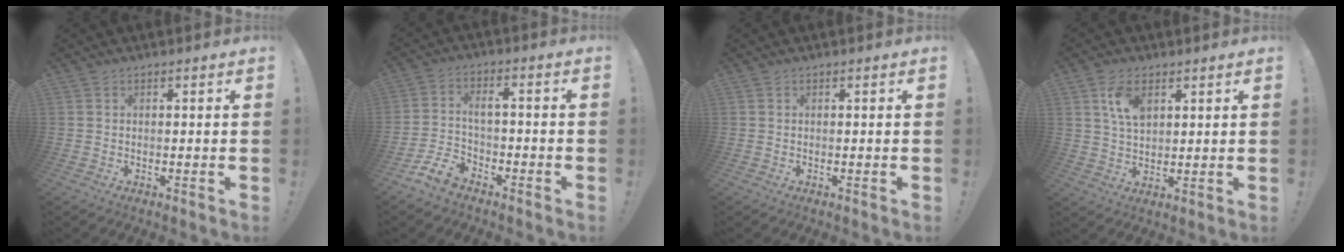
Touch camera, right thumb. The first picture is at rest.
{"total": 7.1, "force": [-4.4, 3.9, 4.0], "torque": [-0.093, 0.014, -0.085]}
{"total": 0.0}
{"total": 7.6, "force": [3.5, 4.3, 5.2], "torque": [-0.084, -0.008, 0.064]}